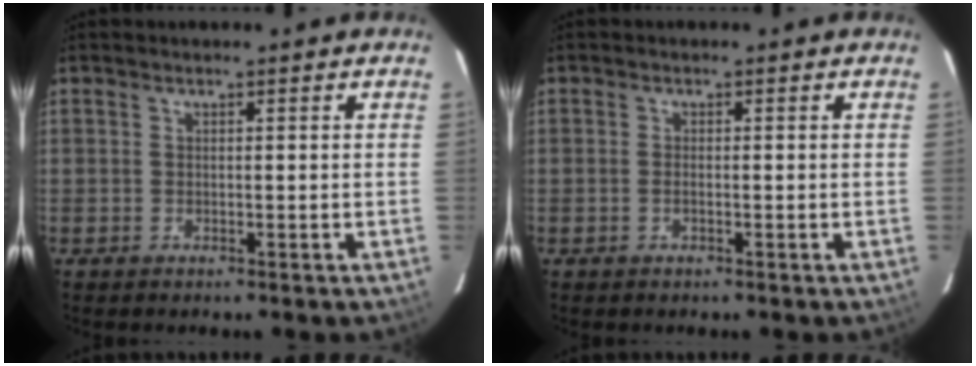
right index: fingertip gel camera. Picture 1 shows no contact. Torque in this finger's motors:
{"motor_torque": [0.00, 0.08, -0.04, 0.00]}